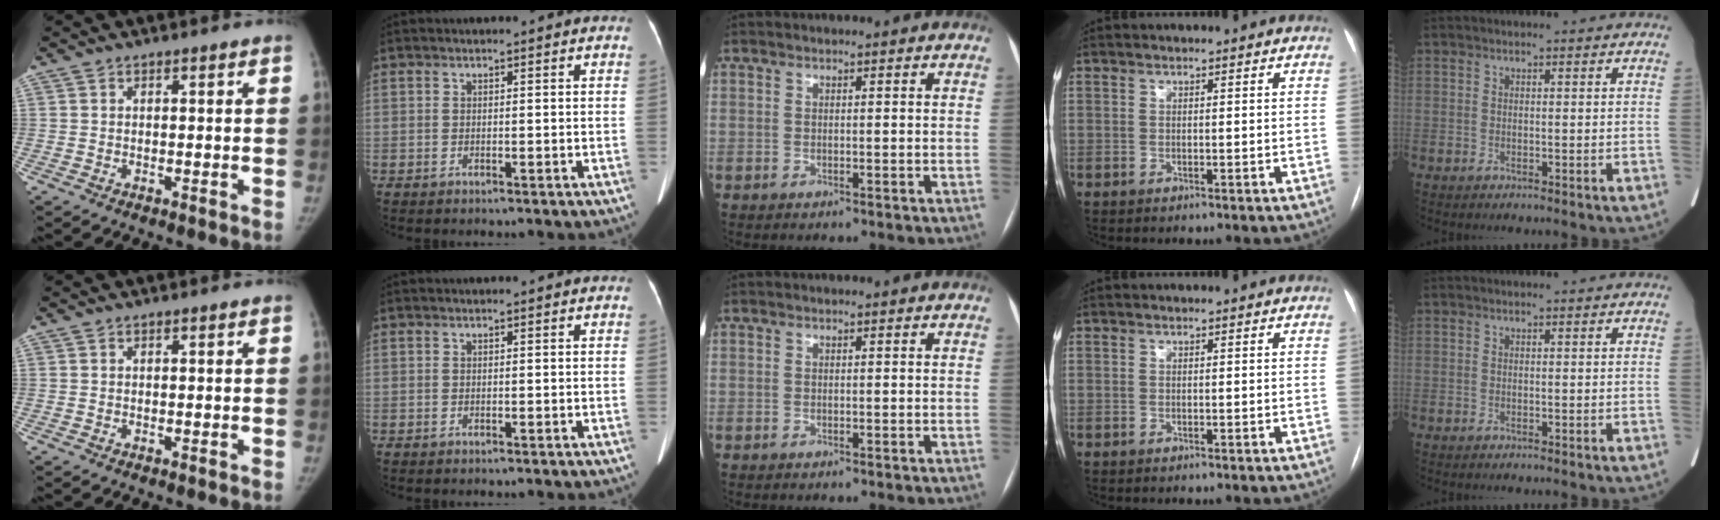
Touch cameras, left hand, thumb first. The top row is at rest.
{}